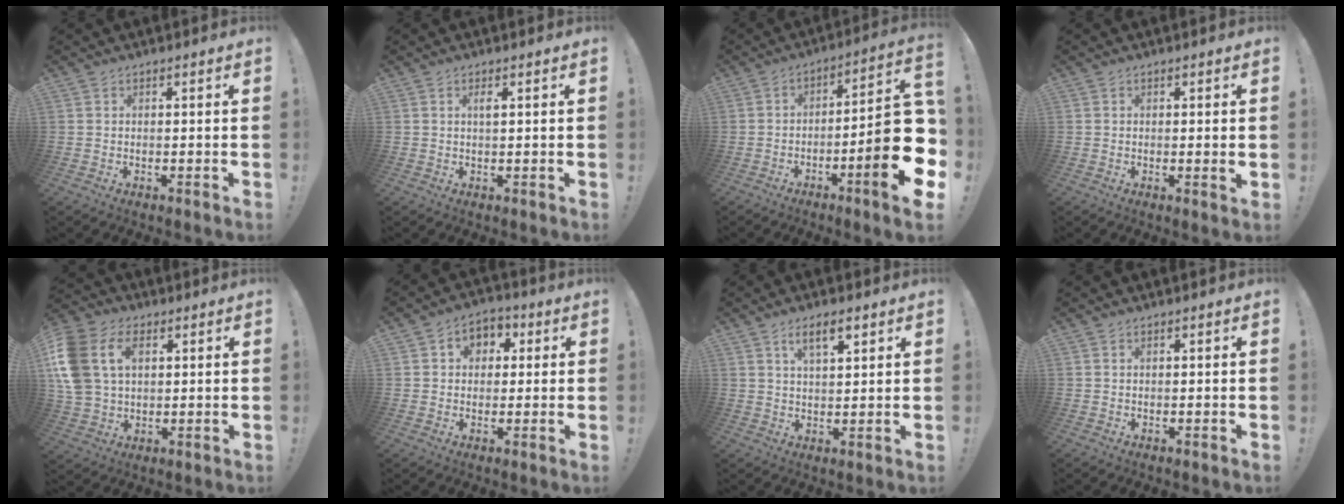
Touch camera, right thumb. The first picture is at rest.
{"total": 1.2, "force": [0.5, 0.3, 1.1], "torque": [-0.014, -0.001, 0.005]}
{"total": 19.8, "force": [-5.4, 4.2, 18.6], "torque": [-0.257, 0.027, -0.078]}
{"total": 2.3, "force": [0.2, -0.1, 2.3], "torque": [-0.029, -0.007, 0.002]}
{"total": 15.6, "force": [4.8, 11.1, 9.9], "torque": [-0.216, -0.005, 0.094]}
{"total": 5.7, "force": [0.8, 5.1, 2.3], "torque": [-0.026, 0.003, 0.015]}
{"total": 6.3, "force": [3.5, 2.2, 4.8], "torque": [-0.074, -0.012, 0.057]}
{"total": 0.0}